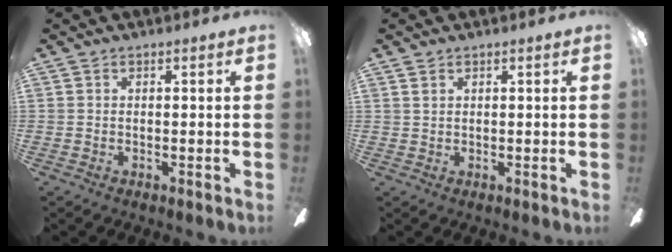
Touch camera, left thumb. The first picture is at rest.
{"total": 1.2, "force": [0.7, 0.8, 0.3], "torque": [-0.008, 0.003, 0.014]}